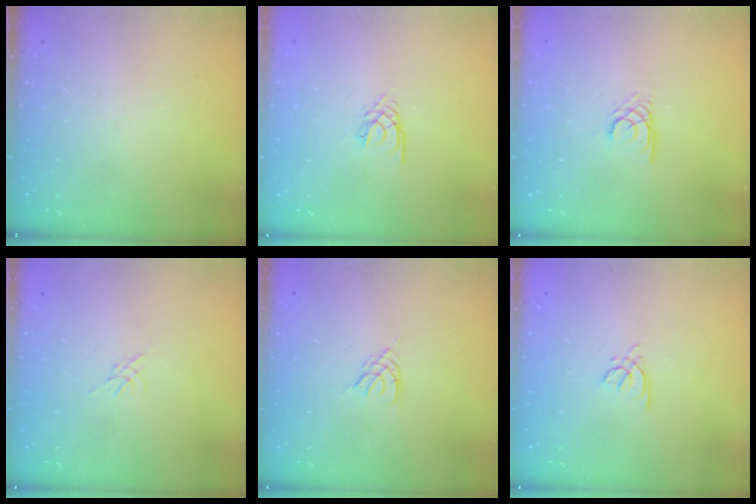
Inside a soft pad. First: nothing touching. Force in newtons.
{"total": 2.2, "press": 2.1, "slide": 0.4}
{"total": 2.7, "press": 2.7, "slide": 0.1}
{"total": 0.0}
{"total": 2.6, "press": 2.5, "slide": 0.5}
{"total": 2.8, "press": 2.7, "slide": 0.8}